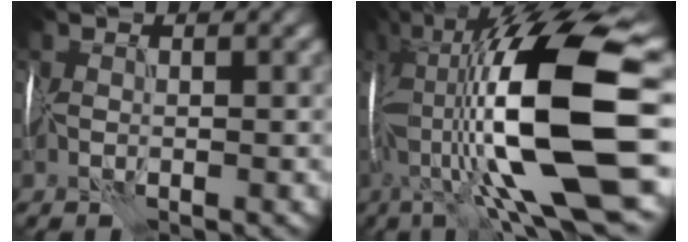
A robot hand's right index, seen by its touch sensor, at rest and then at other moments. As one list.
[{"total": 16.6, "force": [-0.5, 4.9, 15.9], "torque": [-0.286, 0.033, -0.008]}]